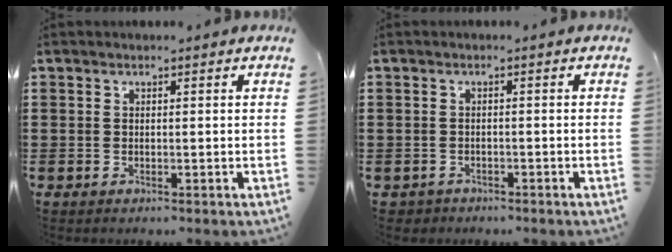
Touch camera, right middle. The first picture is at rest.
{"total": 1.4, "force": [-1.2, 0.7, -0.2], "torque": [-0.002, 0.003, -0.029]}